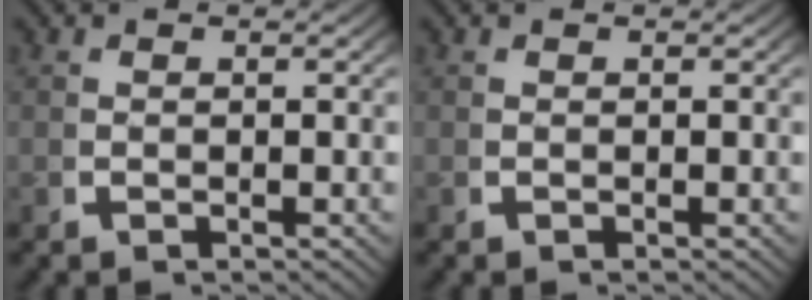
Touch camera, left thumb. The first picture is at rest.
{"total": 0.6, "force": [0.5, -0.3, -0.1], "torque": [0.003, 0.006, 0.007]}